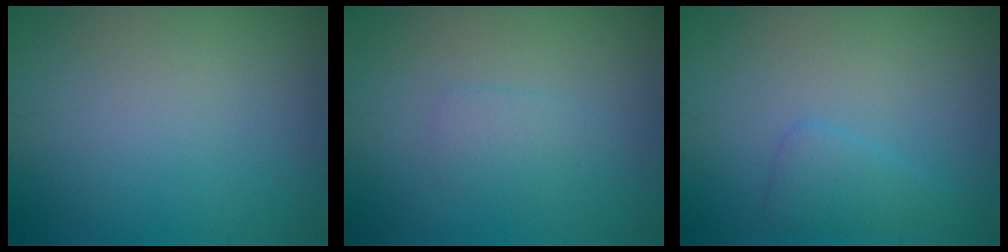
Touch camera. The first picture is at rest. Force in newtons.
{"total": 1.4, "press": 1.4, "slide": 0.1}
{"total": 1.7, "press": 1.7, "slide": 0.1}